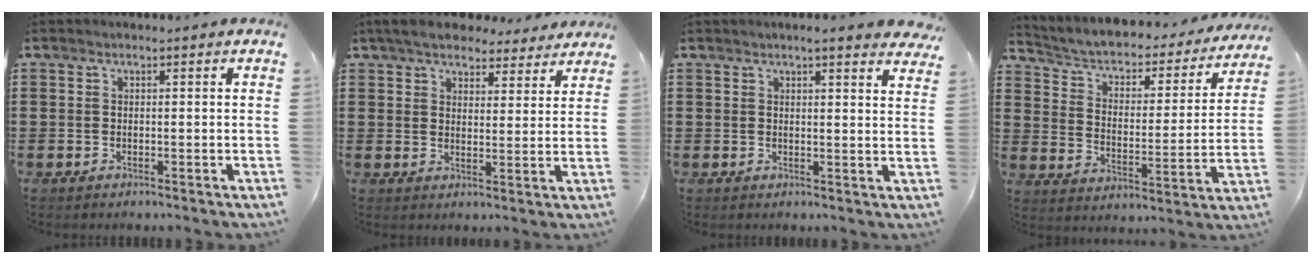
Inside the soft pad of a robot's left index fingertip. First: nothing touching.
{"total": 5.5, "force": [5.1, 1.3, 1.6], "torque": [-0.049, -0.012, 0.094]}
{"total": 2.8, "force": [2.5, -0.4, 1.2], "torque": [-0.029, -0.005, 0.045]}
{"total": 2.8, "force": [1.7, 1.7, 1.3], "torque": [-0.041, -0.019, 0.018]}